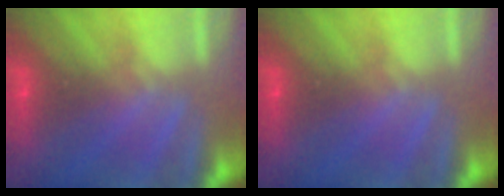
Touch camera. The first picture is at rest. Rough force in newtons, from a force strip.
{"total": 0.0}